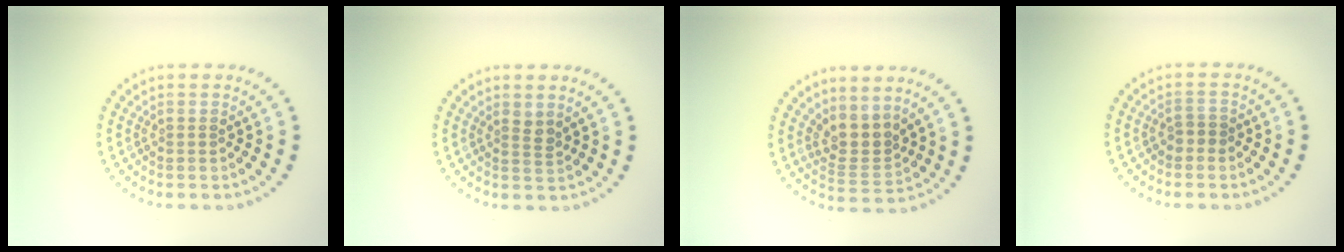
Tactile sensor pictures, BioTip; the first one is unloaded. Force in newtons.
{"total": 1.2, "press": 1.0, "slide": 0.7}
{"total": 3.0, "press": 2.1, "slide": 2.1}
{"total": 1.2, "press": 1.1, "slide": 0.4}